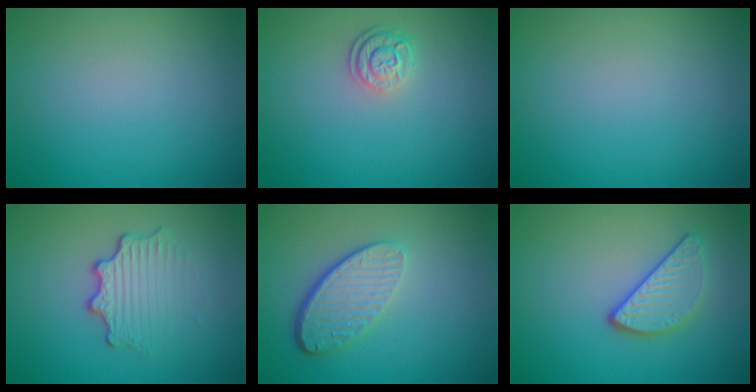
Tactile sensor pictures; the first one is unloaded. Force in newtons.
{"total": 2.3, "press": 1.8, "slide": 1.4}
{"total": 0.0}
{"total": 3.4, "press": 2.4, "slide": 2.5}
{"total": 4.4, "press": 3.1, "slide": 3.1}
{"total": 3.0, "press": 2.6, "slide": 1.3}